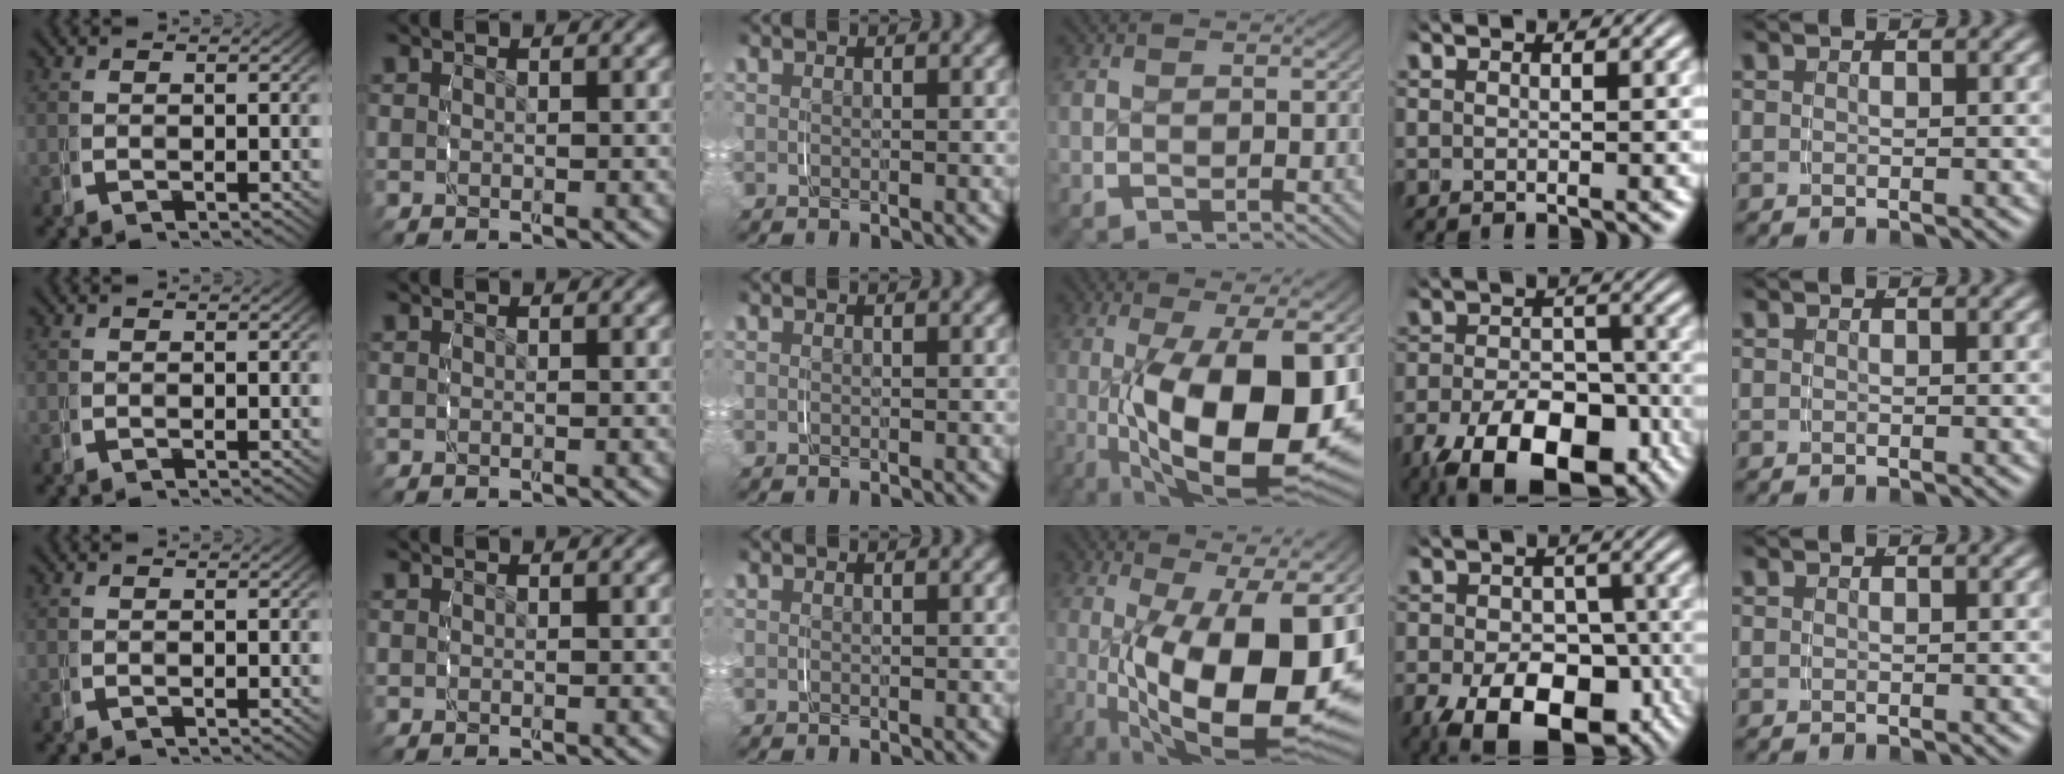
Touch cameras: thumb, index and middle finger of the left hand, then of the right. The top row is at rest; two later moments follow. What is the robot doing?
{"motion": "grasp_and_lifting", "object": "key"}